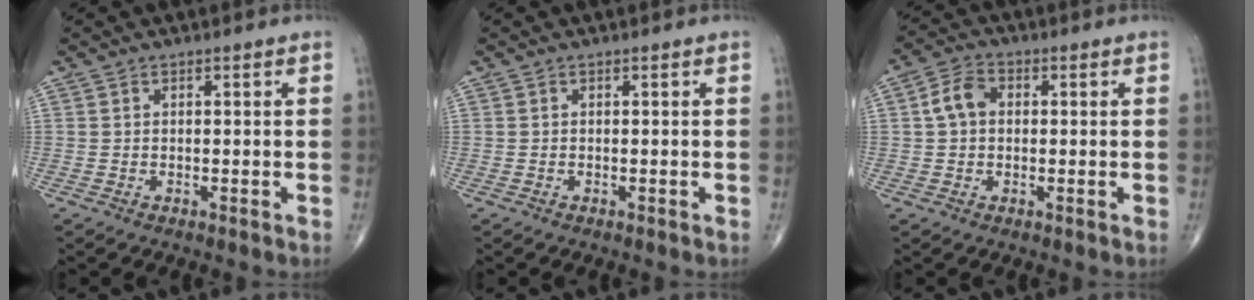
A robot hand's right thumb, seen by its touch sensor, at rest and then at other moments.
{"total": 0.0}
{"total": 5.4, "force": [0.6, 4.0, 3.5], "torque": [-0.064, 0.017, 0.003]}